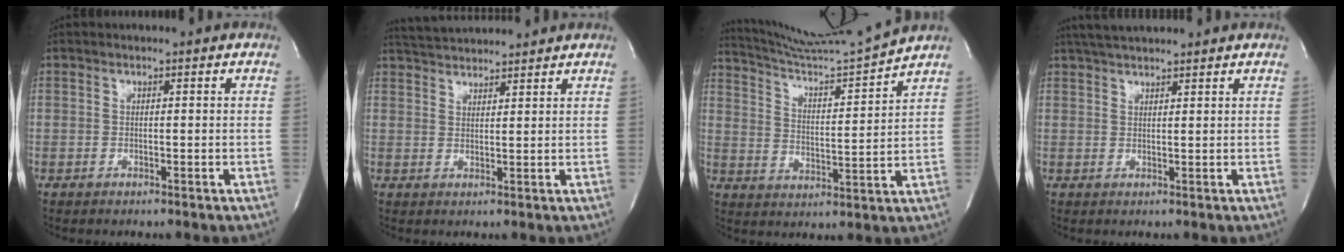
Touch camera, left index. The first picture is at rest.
{"total": 6.7, "force": [6.6, 0.3, 1.5], "torque": [-0.036, 0.031, 0.109]}
{"total": 13.2, "force": [12.5, -3.1, 2.6], "torque": [-0.054, -0.046, 0.210]}
{"total": 6.1, "force": [5.5, 0.5, 2.6], "torque": [-0.048, 0.034, 0.094]}